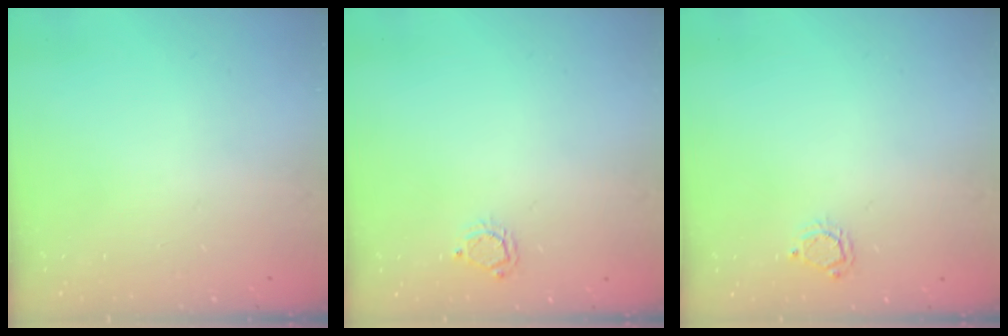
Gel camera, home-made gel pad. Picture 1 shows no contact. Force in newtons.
{"total": 2.9, "press": 2.9, "slide": 0.3}
{"total": 2.9, "press": 2.9, "slide": 0.3}